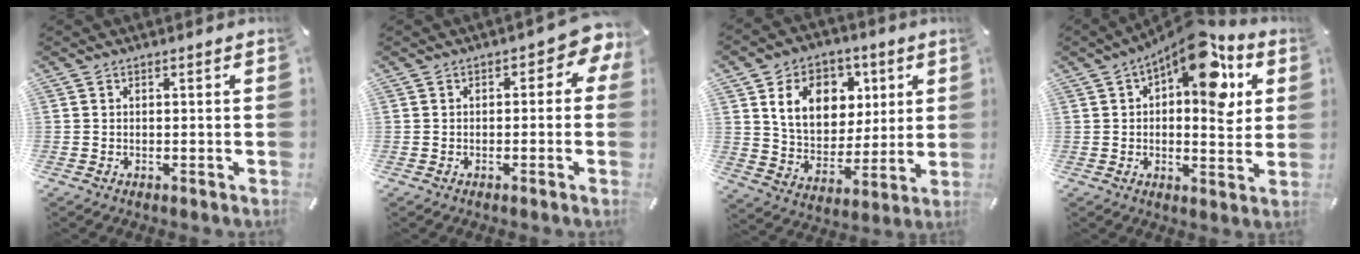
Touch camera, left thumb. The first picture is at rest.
{"total": 4.5, "force": [0.3, 2.5, 3.7], "torque": [-0.047, 0.002, -0.001]}
{"total": 14.6, "force": [5.5, 11.6, 7.0], "torque": [-0.118, -0.007, 0.106]}
{"total": 16.1, "force": [7.8, 7.3, 12.1], "torque": [-0.159, -0.048, 0.126]}